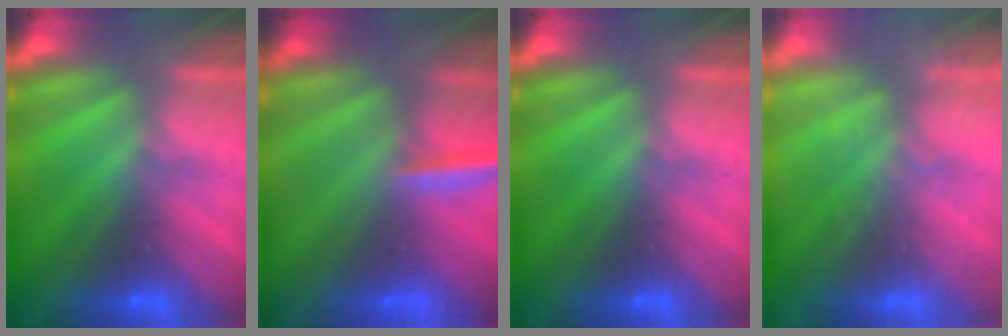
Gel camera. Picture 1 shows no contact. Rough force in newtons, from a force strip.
{"total": 3.1}
{"total": 0.0}
{"total": 1.8}